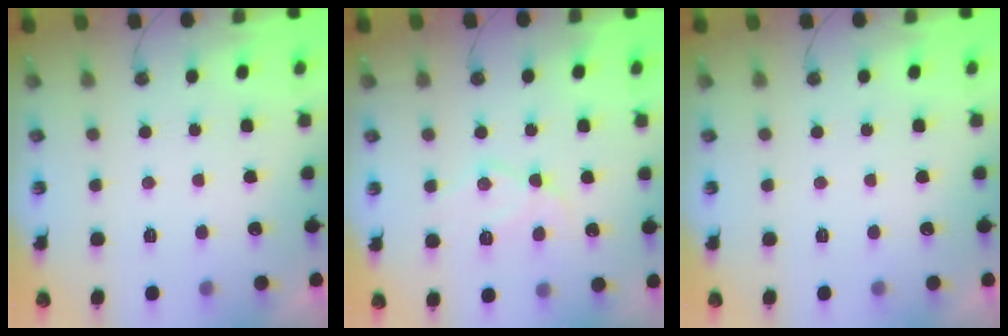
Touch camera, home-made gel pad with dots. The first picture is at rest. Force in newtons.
{"total": 12.2, "press": 12.2, "slide": 0.9}
{"total": 0.0}